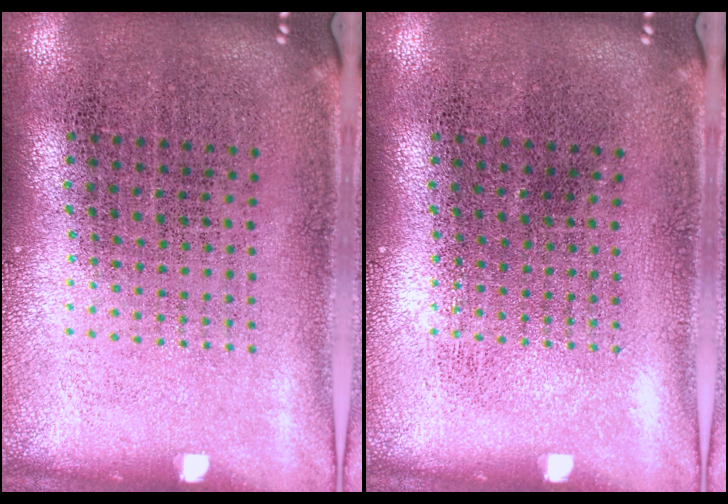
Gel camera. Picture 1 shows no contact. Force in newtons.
{"total": 0.0}